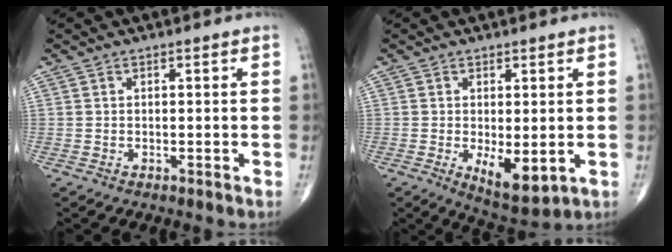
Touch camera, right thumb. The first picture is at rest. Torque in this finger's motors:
{"motor_torque": [1.09, 0.94, 0.03, -0.17, 0.16]}